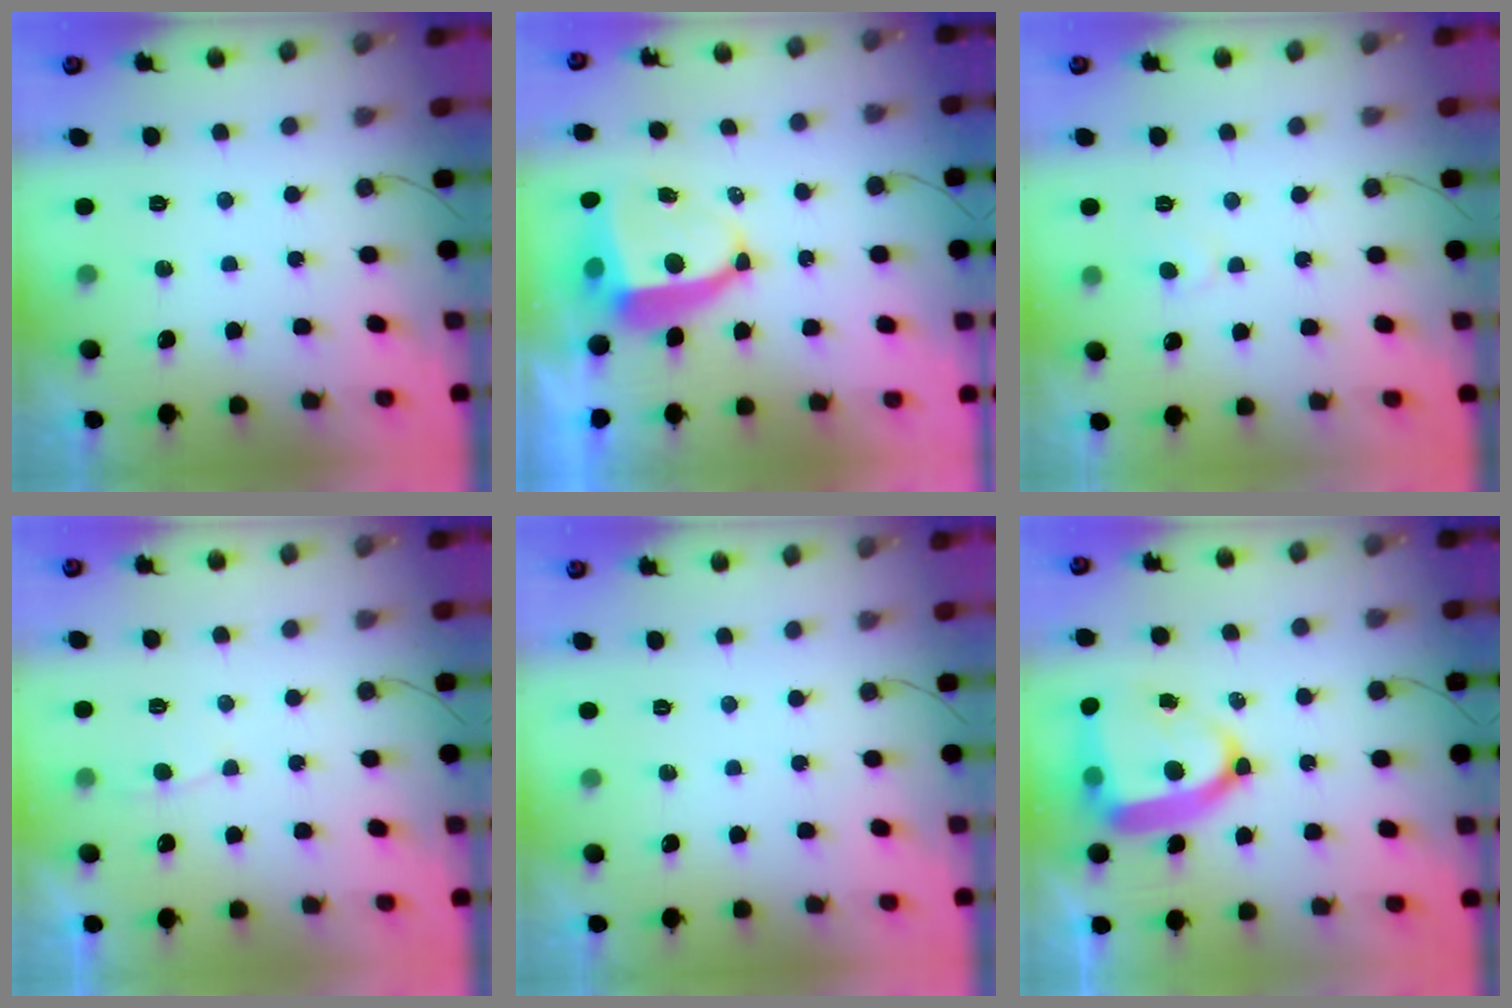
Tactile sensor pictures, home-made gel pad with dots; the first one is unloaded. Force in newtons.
{"total": 9.0, "press": 8.9, "slide": 1.1}
{"total": 4.0, "press": 4.0, "slide": 0.4}
{"total": 3.7, "press": 3.7, "slide": 0.4}
{"total": 0.0}
{"total": 16.5, "press": 16.4, "slide": 1.6}